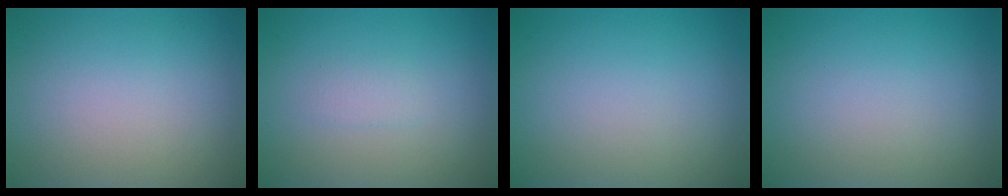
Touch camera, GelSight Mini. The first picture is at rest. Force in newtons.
{"total": 0.9, "press": 0.9, "slide": 0.0}
{"total": 0.0}
{"total": 0.0}